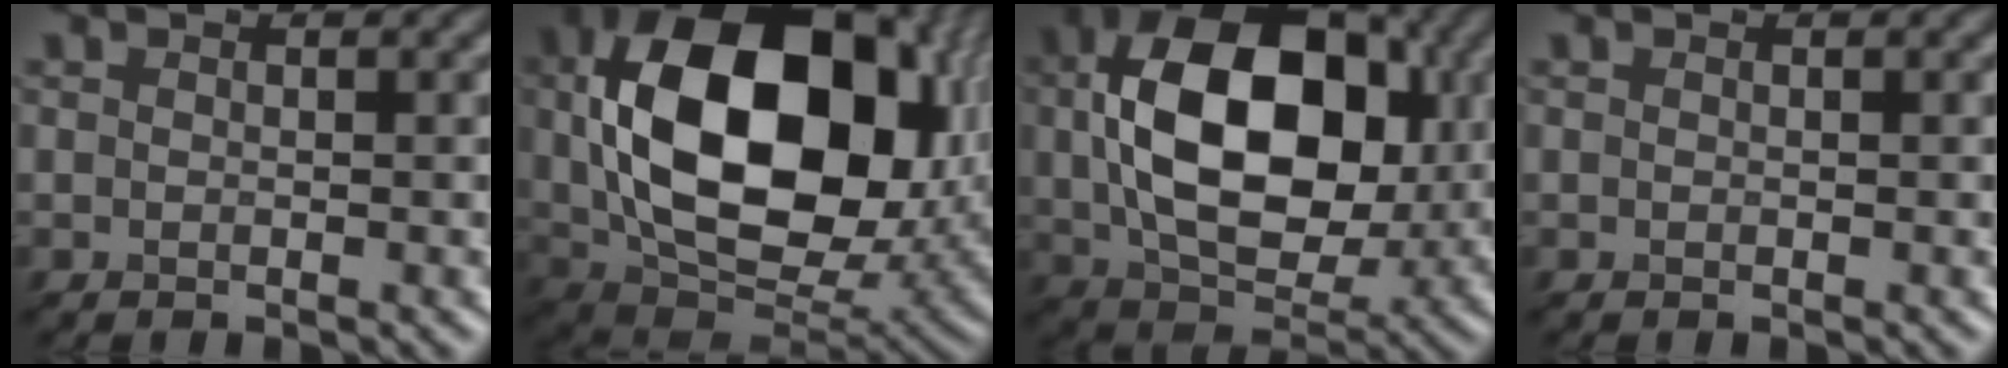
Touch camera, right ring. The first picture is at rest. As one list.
[{"total": 16.7, "force": [2.7, 11.1, 12.2], "torque": [-0.276, -0.018, 0.105]}, {"total": 13.6, "force": [1.4, 9.0, 10.0], "torque": [-0.209, -0.003, 0.066]}, {"total": 0.0}]